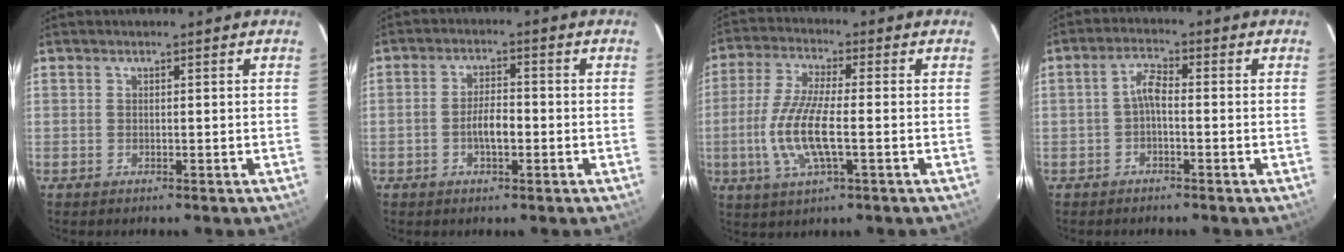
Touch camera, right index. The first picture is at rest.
{"total": 4.3, "force": [-1.4, 1.7, 3.7], "torque": [-0.073, 0.007, -0.022]}
{"total": 11.4, "force": [-2.3, 2.6, 10.9], "torque": [-0.228, -0.006, -0.047]}
{"total": 2.9, "force": [-1.0, 1.0, 2.6], "torque": [-0.056, 0.011, -0.021]}